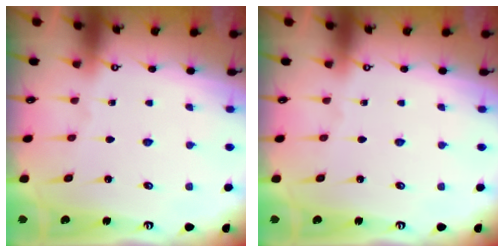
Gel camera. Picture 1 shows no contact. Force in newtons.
{"total": 0.0}